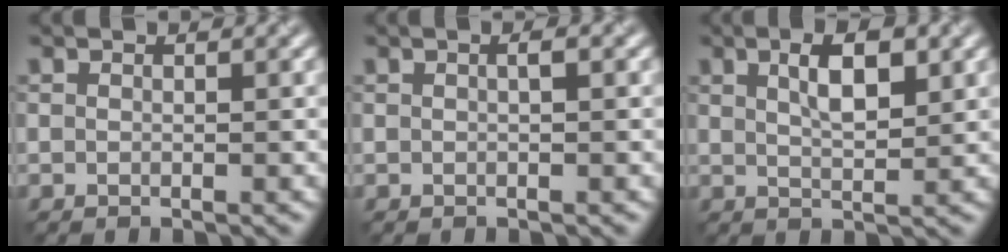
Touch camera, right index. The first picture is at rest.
{"total": 1.2, "force": [0.0, 0.5, 1.0], "torque": [-0.002, 0.008, -0.008]}
{"total": 2.9, "force": [1.1, 0.6, 2.6], "torque": [-0.050, 0.011, 0.030]}